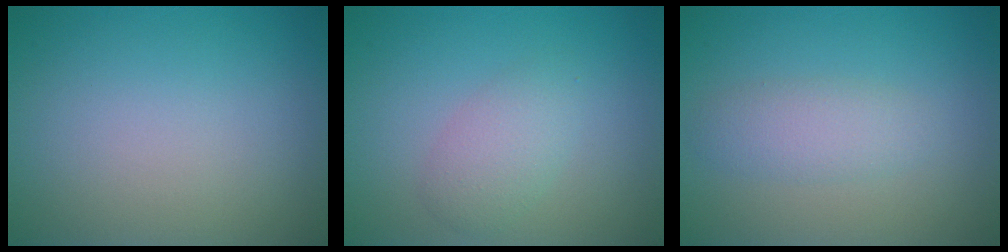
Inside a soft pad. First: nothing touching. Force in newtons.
{"total": 2.4, "press": 2.4, "slide": 0.1}
{"total": 2.2, "press": 2.2, "slide": 0.0}